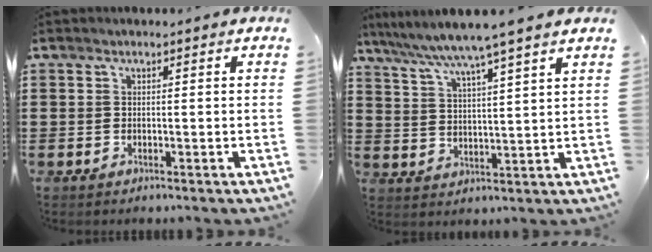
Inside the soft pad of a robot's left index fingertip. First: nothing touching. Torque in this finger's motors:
{"motor_torque": [1.53, 0.61, 0.94, 0.21]}